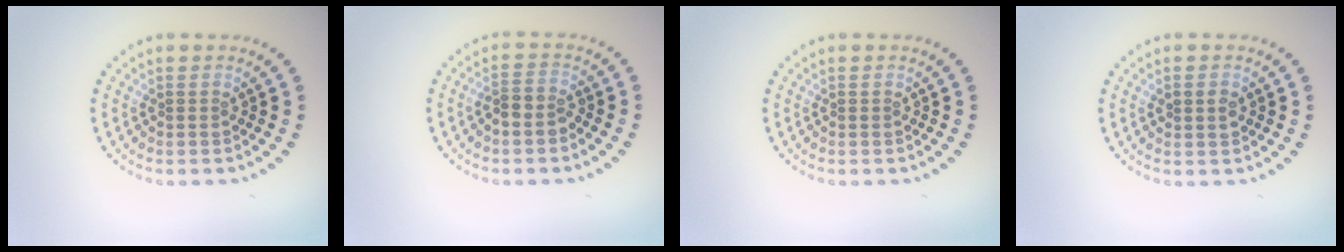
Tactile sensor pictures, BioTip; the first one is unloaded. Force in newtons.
{"total": 1.9, "press": 1.5, "slide": 1.1}
{"total": 0.0}
{"total": 1.4, "press": 1.4, "slide": 0.3}